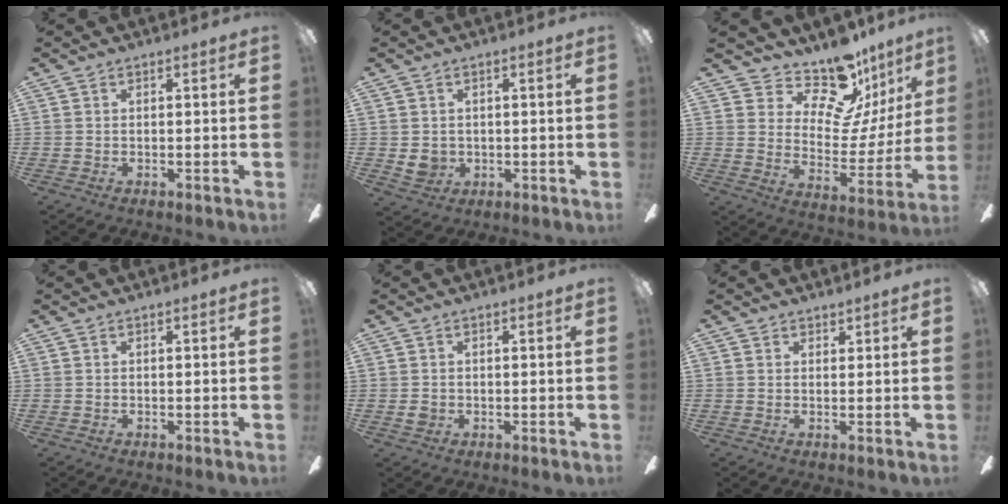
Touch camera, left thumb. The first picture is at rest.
{"total": 3.9, "force": [0.2, 3.7, 1.4], "torque": [-0.015, 0.003, 0.005]}
{"total": 16.3, "force": [13.1, 7.0, 6.6], "torque": [-0.113, -0.112, 0.229]}
{"total": 0.0}
{"total": 1.6, "force": [0.0, 1.5, 0.7], "torque": [-0.006, 0.002, -0.004]}
{"total": 1.5, "force": [1.3, 0.8, 0.0], "torque": [0.008, -0.005, 0.025]}